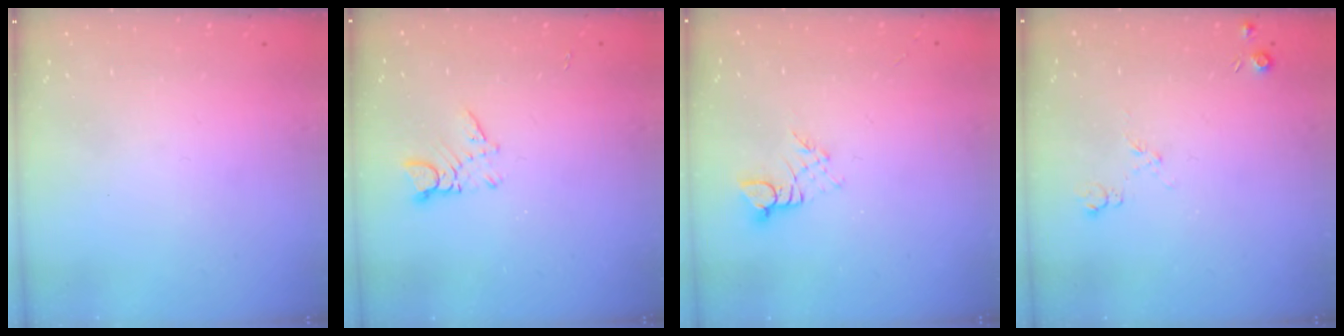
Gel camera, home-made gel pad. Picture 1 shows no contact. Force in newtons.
{"total": 2.7, "press": 2.7, "slide": 0.3}
{"total": 2.3, "press": 2.3, "slide": 0.2}
{"total": 5.1, "press": 5.0, "slide": 0.7}